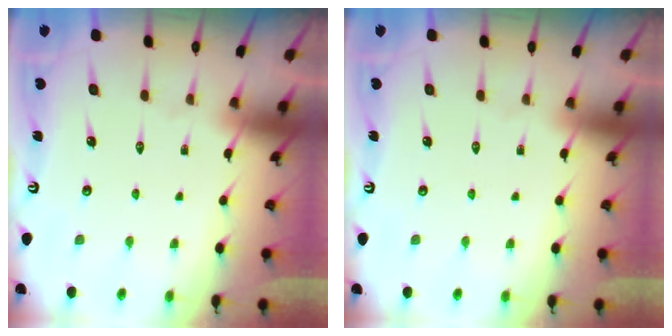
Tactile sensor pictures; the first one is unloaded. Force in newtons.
{"total": 0.0}